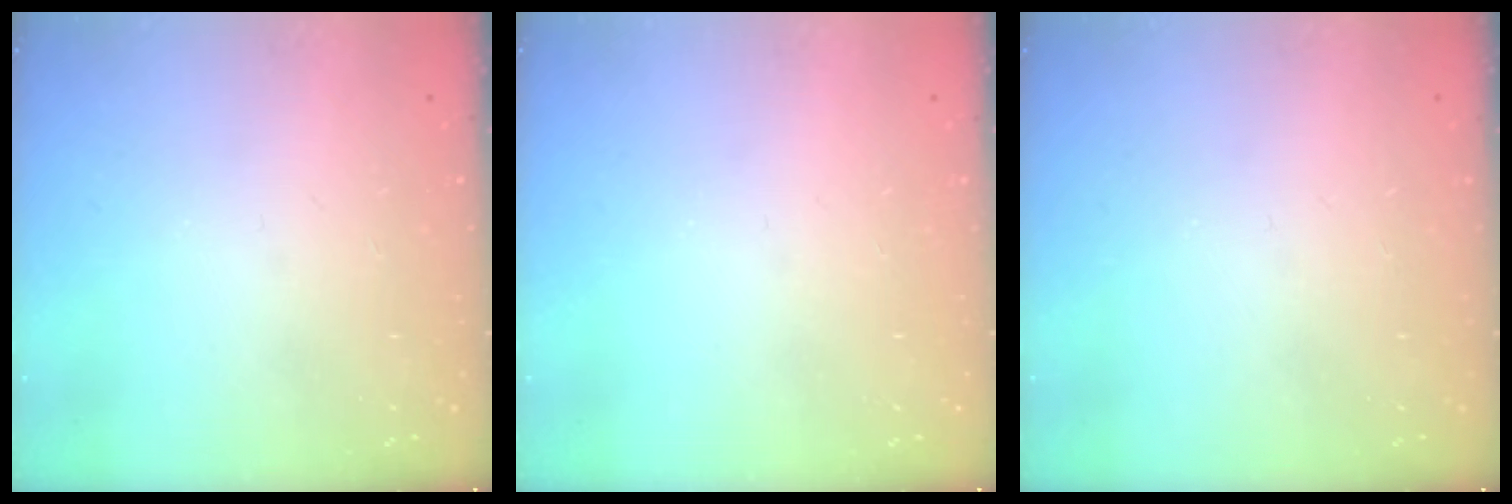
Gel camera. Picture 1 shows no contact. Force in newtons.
{"total": 0.0}
{"total": 0.0}